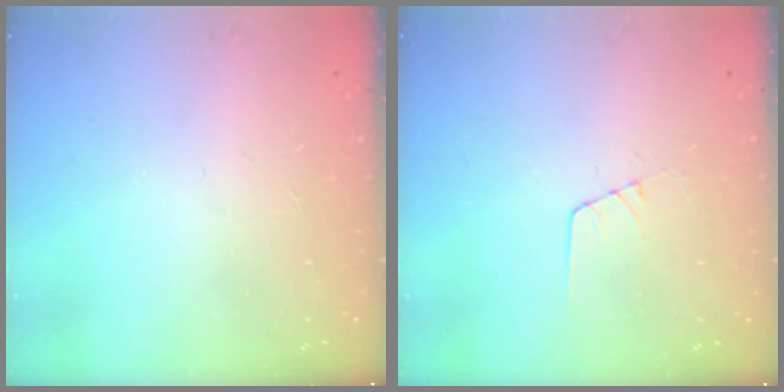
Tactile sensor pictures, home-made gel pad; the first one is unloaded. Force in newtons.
{"total": 4.3, "press": 4.3, "slide": 0.2}